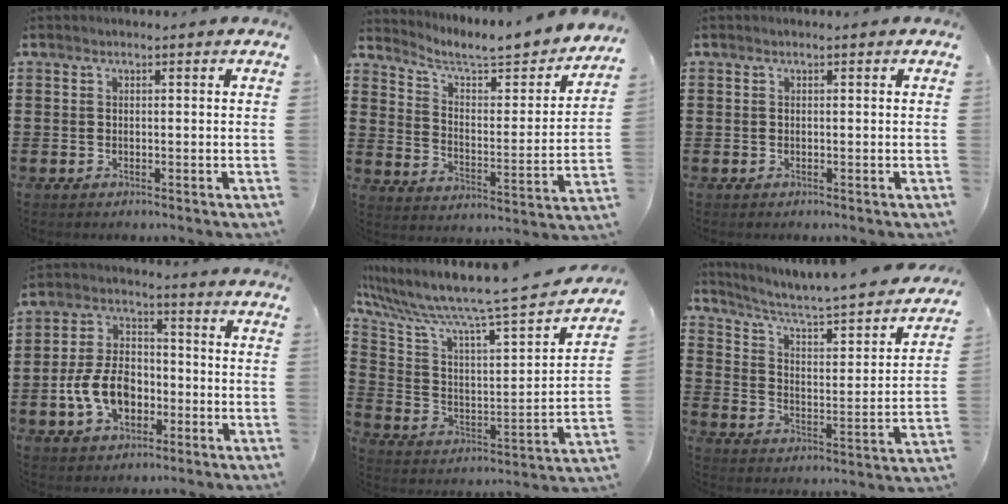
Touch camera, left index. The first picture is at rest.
{"total": 5.5, "force": [4.9, 0.6, 2.4], "torque": [-0.072, -0.040, 0.078]}
{"total": 0.0}
{"total": 9.3, "force": [-3.0, 6.1, 6.4], "torque": [-0.151, 0.009, -0.061]}
{"total": 8.5, "force": [7.2, -0.1, 4.4], "torque": [-0.120, -0.068, 0.108]}
{"total": 3.5, "force": [2.7, 0.8, 2.1], "torque": [-0.061, -0.036, 0.031]}